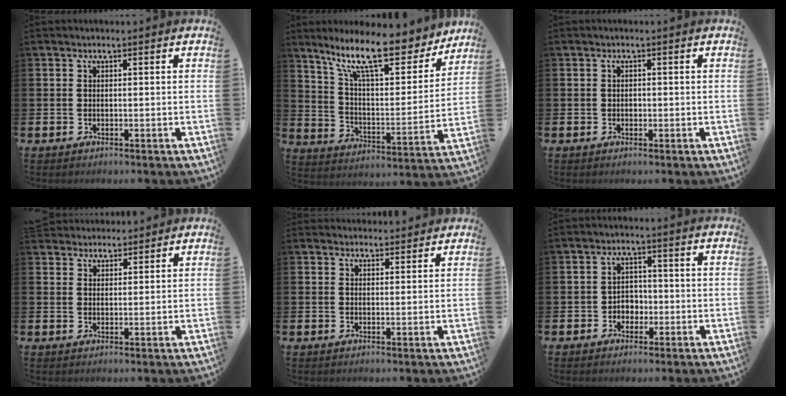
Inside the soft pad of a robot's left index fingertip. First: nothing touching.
{"total": 14.0, "force": [11.1, 3.7, 7.8], "torque": [-0.159, -0.066, 0.189]}
{"total": 0.6, "force": [-0.1, 0.6, 0.2], "torque": [-0.004, 0.003, -0.003]}
{"total": 3.2, "force": [3.1, 0.9, -0.3], "torque": [-0.002, -0.011, 0.057]}
{"total": 2.4, "force": [2.3, 0.6, -0.3], "torque": [0.009, -0.012, 0.040]}
{"total": 2.7, "force": [-1.1, 2.2, 0.9], "torque": [-0.024, 0.008, -0.027]}